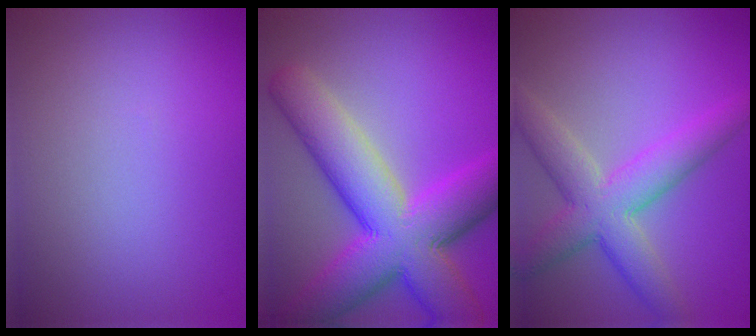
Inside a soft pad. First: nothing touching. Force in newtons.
{"total": 12.0, "press": 11.9, "slide": 0.6}
{"total": 6.2, "press": 6.2, "slide": 0.2}